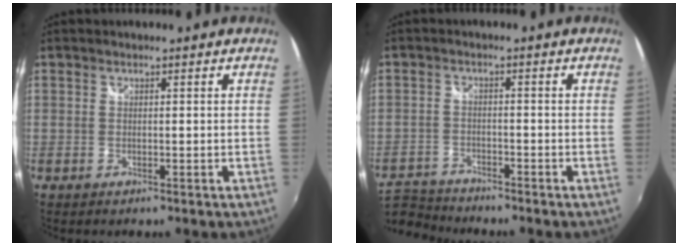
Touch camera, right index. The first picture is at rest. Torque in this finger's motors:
{"motor_torque": [-2.08, -0.06, -1.05, -0.21]}